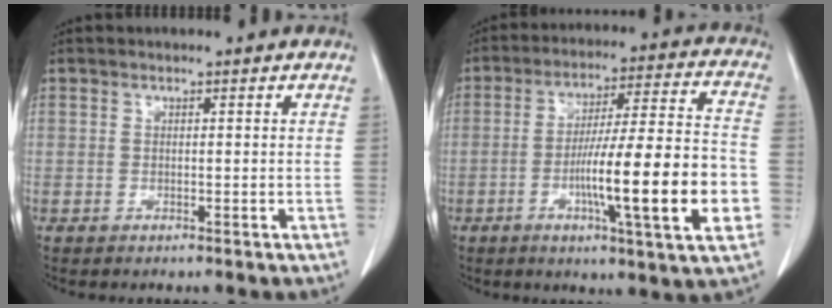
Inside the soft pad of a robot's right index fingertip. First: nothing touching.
{"total": 18.8, "force": [-4.7, 0.8, 18.1], "torque": [-0.260, 0.003, -0.067]}